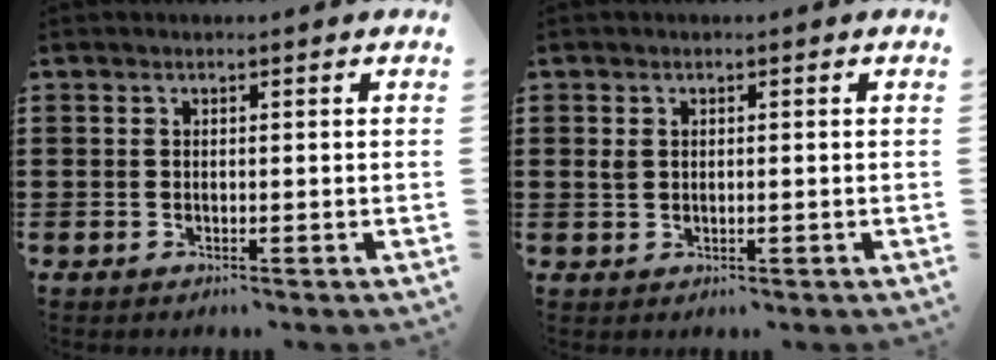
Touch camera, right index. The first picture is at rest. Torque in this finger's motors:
{"motor_torque": [0.28, 0.15, 0.00, 0.04]}